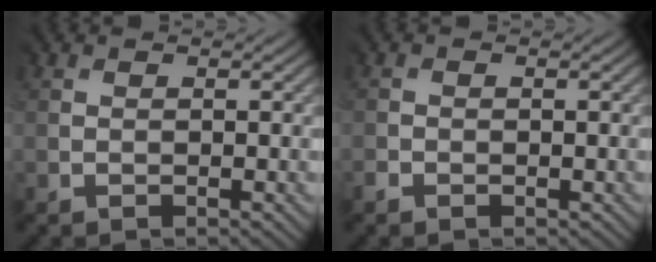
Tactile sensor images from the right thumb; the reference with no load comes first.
{"total": 1.3, "force": [-0.7, 0.0, -1.1], "torque": [0.012, -0.004, -0.013]}